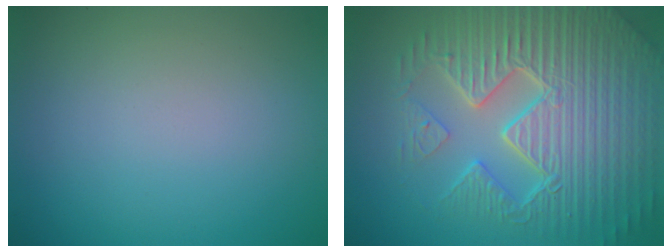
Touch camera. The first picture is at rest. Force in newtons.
{"total": 10.1, "press": 6.7, "slide": 7.5}